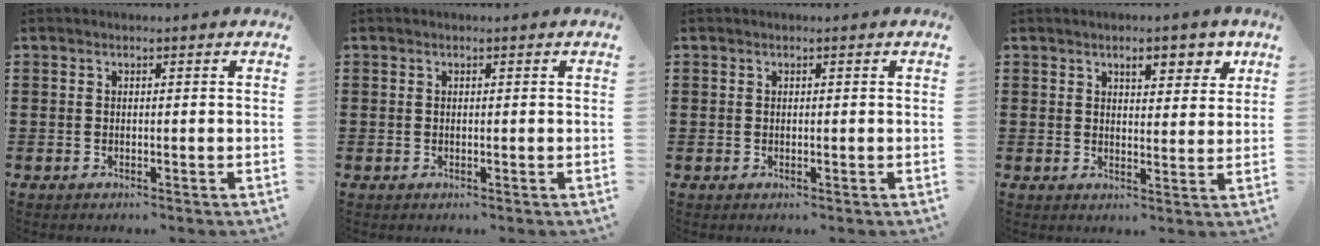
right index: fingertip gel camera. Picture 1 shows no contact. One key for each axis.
{"total": 0.0}
{"total": 0.0}
{"total": 4.6, "fx": 3.0, "fy": 1.9, "fz": 3.0, "tx": -0.036, "ty": -0.002, "tz": 0.043}